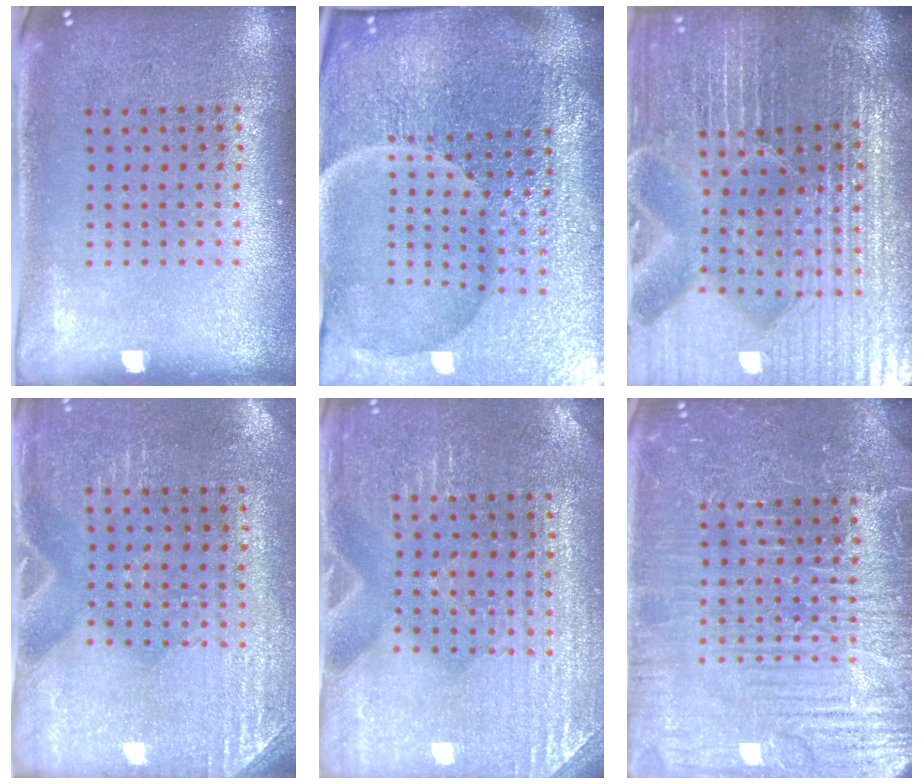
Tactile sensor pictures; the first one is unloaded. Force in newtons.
{"total": 7.2, "press": 6.3, "slide": 3.5}
{"total": 7.2, "press": 6.3, "slide": 3.4}
{"total": 2.8, "press": 2.6, "slide": 1.2}
{"total": 3.1, "press": 3.1, "slide": 0.3}
{"total": 4.7, "press": 4.7, "slide": 0.6}